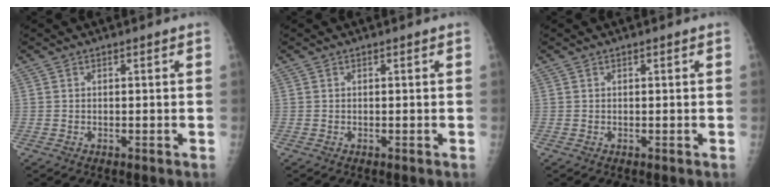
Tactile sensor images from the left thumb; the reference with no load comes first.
{"total": 0.0}
{"total": 0.0}